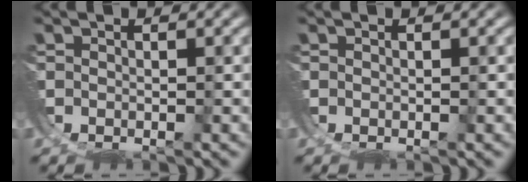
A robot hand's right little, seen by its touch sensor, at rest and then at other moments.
{"total": 0.0}